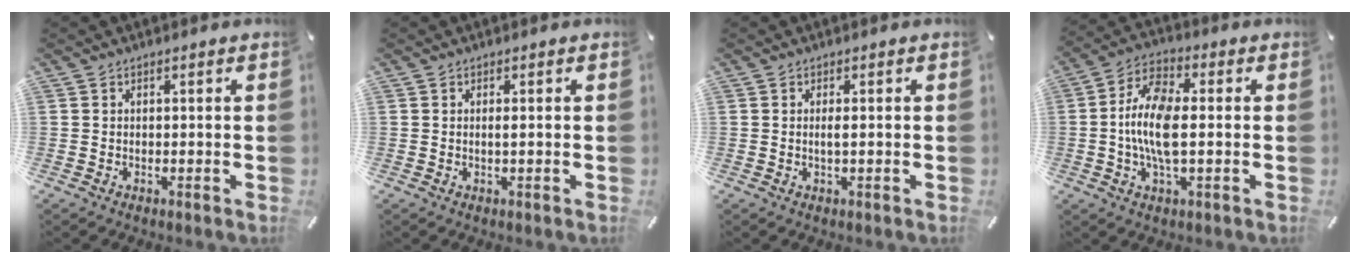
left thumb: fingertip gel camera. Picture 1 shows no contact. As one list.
[{"total": 1.0, "force": [0.0, 0.1, 1.0], "torque": [-0.020, -0.002, 0.000]}, {"total": 1.8, "force": [0.0, 0.3, 1.8], "torque": [-0.034, -0.004, 0.000]}, {"total": 12.1, "force": [-0.7, 5.2, 10.9], "torque": [-0.231, -0.005, -0.014]}]